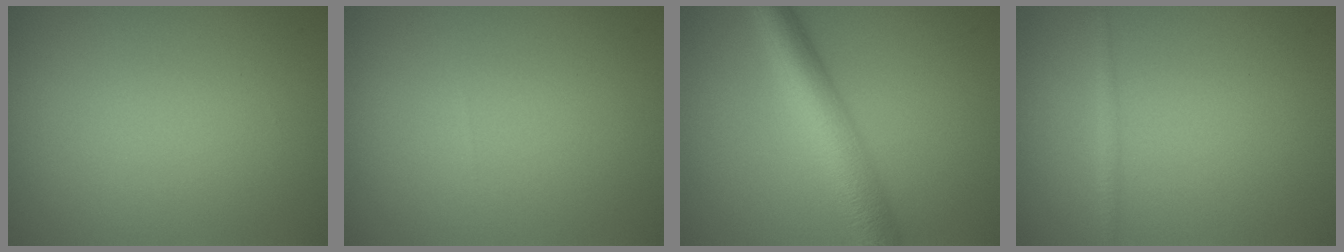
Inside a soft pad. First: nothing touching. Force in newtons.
{"total": 0.0}
{"total": 6.0, "press": 6.0, "slide": 0.1}
{"total": 0.8, "press": 0.8, "slide": 0.1}